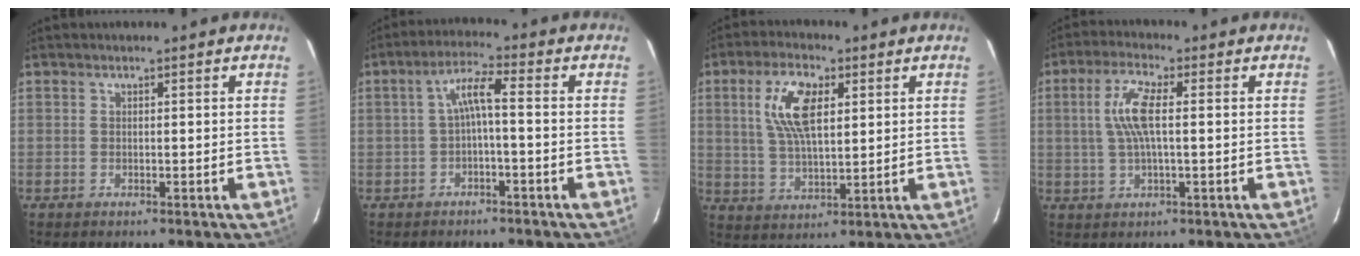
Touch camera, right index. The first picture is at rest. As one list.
[{"total": 4.3, "force": [-1.0, 0.5, 4.2], "torque": [-0.090, 0.012, -0.017]}, {"total": 9.9, "force": [3.2, 4.4, 8.3], "torque": [-0.164, 0.011, 0.064]}, {"total": 7.4, "force": [0.7, 1.9, 7.1], "torque": [-0.143, 0.008, 0.017]}]